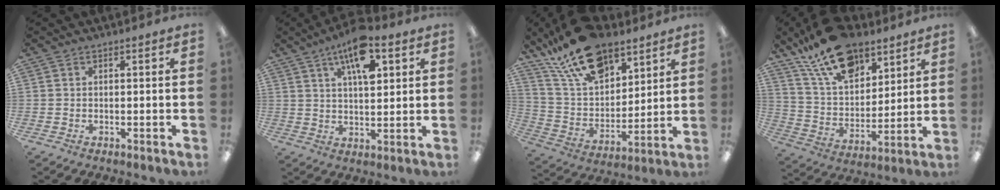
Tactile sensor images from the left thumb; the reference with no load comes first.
{"total": 12.4, "force": [6.5, 5.2, 9.1], "torque": [-0.143, -0.021, 0.110]}
{"total": 20.1, "force": [14.3, 9.8, 10.2], "torque": [-0.192, -0.071, 0.259]}
{"total": 19.4, "force": [13.2, 9.9, 10.2], "torque": [-0.184, -0.062, 0.239]}